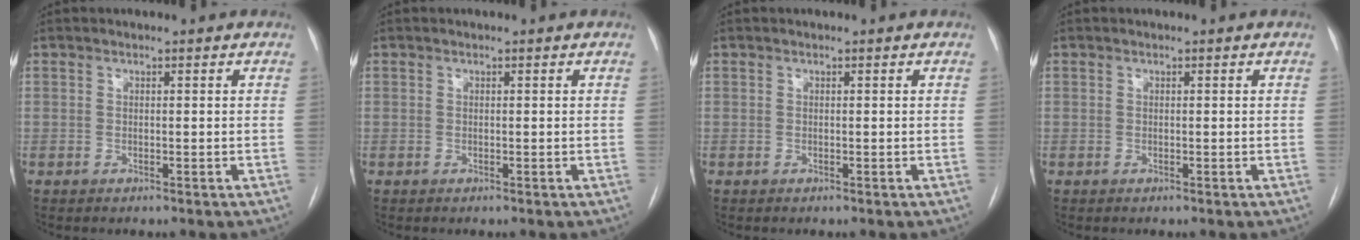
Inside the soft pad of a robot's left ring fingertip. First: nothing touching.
{"total": 0.0}
{"total": 0.0}
{"total": 0.0}